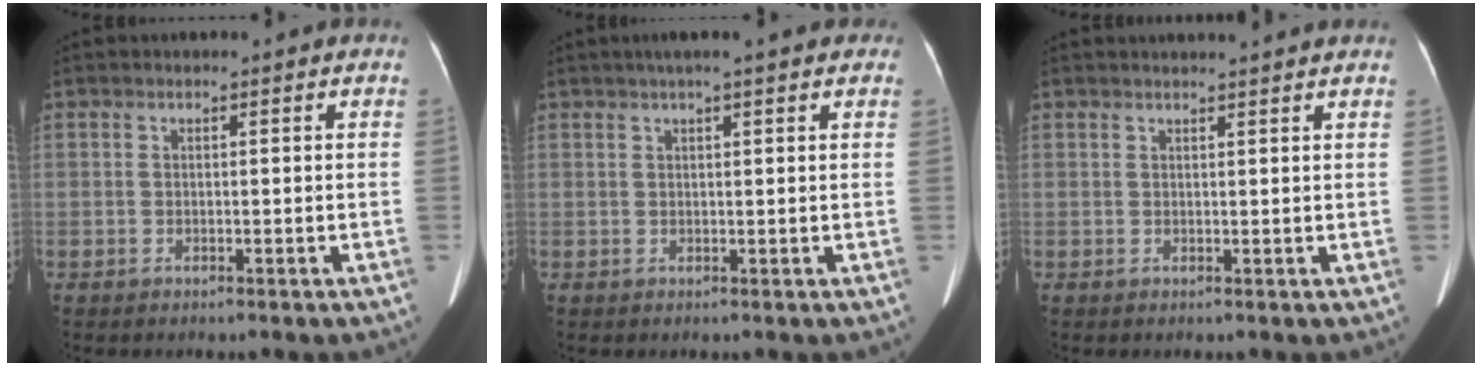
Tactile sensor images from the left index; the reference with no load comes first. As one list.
[{"total": 6.9, "force": [5.2, 0.9, 4.5], "torque": [-0.058, 0.032, 0.063]}, {"total": 5.0, "force": [4.8, -0.4, 1.5], "torque": [-0.018, 0.019, 0.053]}]